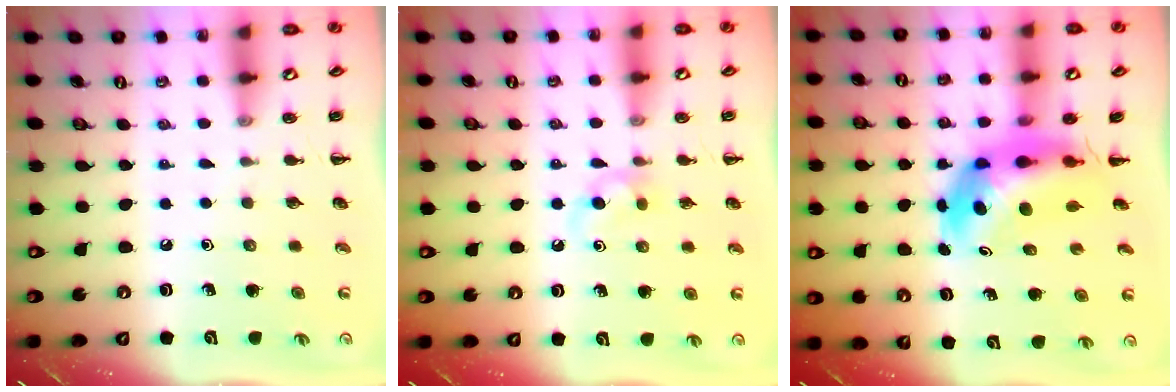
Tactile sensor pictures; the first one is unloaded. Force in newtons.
{"total": 5.1, "press": 4.7, "slide": 1.9}
{"total": 7.3, "press": 6.9, "slide": 2.6}